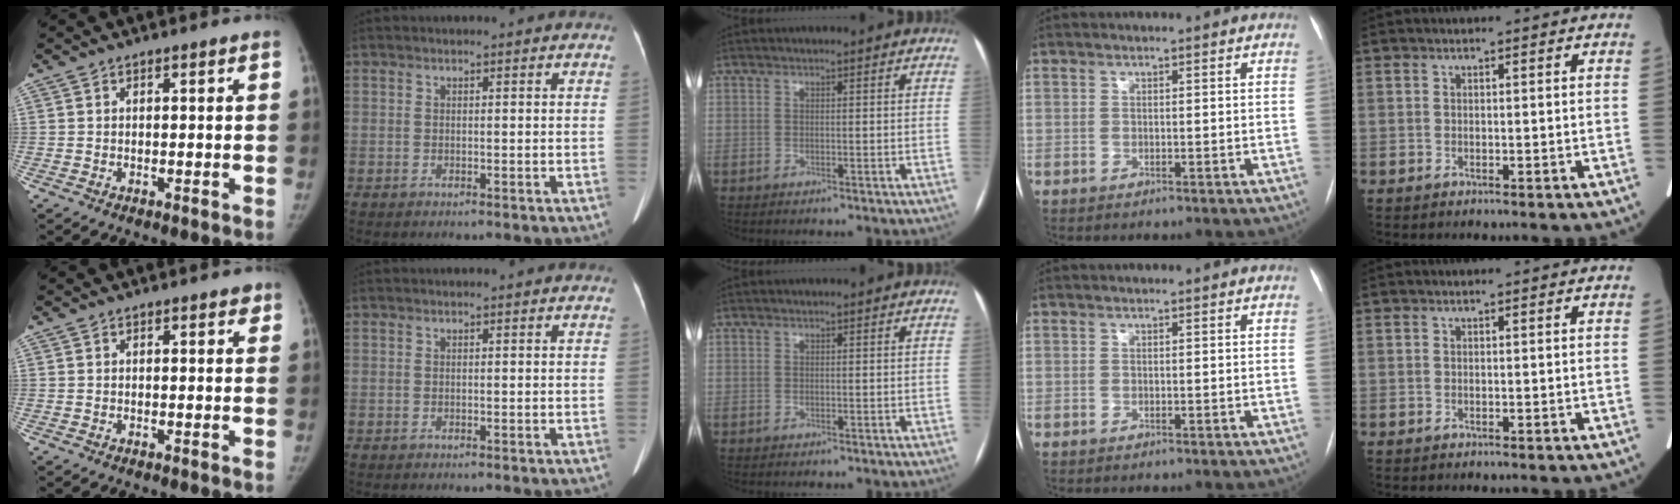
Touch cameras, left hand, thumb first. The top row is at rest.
{"thumb": {"total": 0.9, "force": [0.5, 0.5, 0.4], "torque": [0.006, -0.001, 0.001]}}